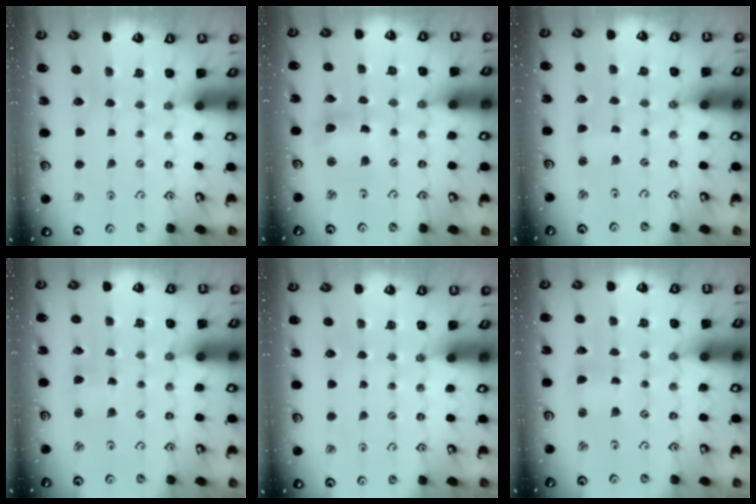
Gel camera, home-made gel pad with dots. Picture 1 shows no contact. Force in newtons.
{"total": 6.3, "press": 6.3, "slide": 0.8}
{"total": 1.5, "press": 1.5, "slide": 0.2}
{"total": 1.7, "press": 1.7, "slide": 0.2}
{"total": 0.0}
{"total": 0.9, "press": 0.9, "slide": 0.1}